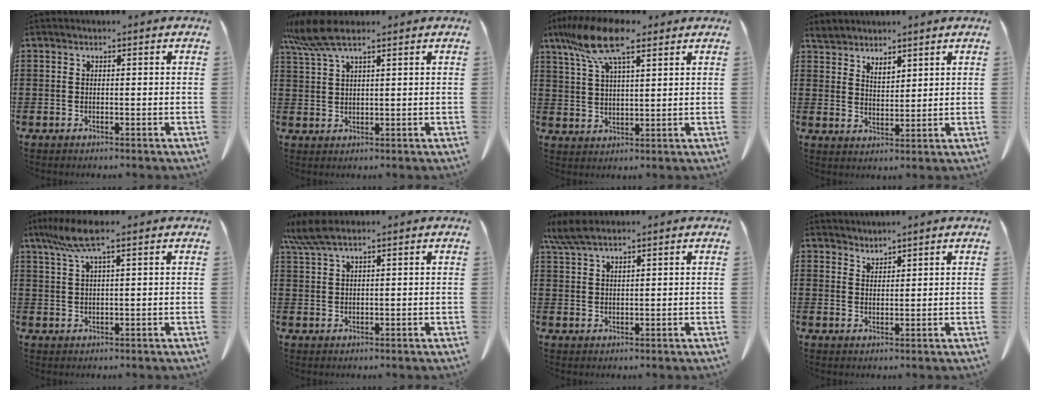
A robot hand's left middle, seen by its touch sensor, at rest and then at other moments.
{"total": 6.5, "force": [4.6, 1.1, 4.5], "torque": [-0.112, -0.008, 0.080]}
{"total": 10.8, "force": [7.0, 2.9, 7.7], "torque": [-0.170, -0.008, 0.126]}
{"total": 3.3, "force": [3.2, 0.8, 0.2], "torque": [-0.014, -0.006, 0.061]}
{"total": 5.8, "force": [3.3, 0.7, 4.7], "torque": [-0.106, 0.000, 0.057]}
{"total": 4.6, "force": [3.3, 0.7, 3.2], "torque": [-0.078, -0.002, 0.058]}
{"total": 4.0, "force": [3.1, 0.6, 2.5], "torque": [-0.056, -0.001, 0.057]}
{"total": 2.0, "force": [2.0, -0.1, -0.4], "torque": [0.002, -0.003, 0.039]}